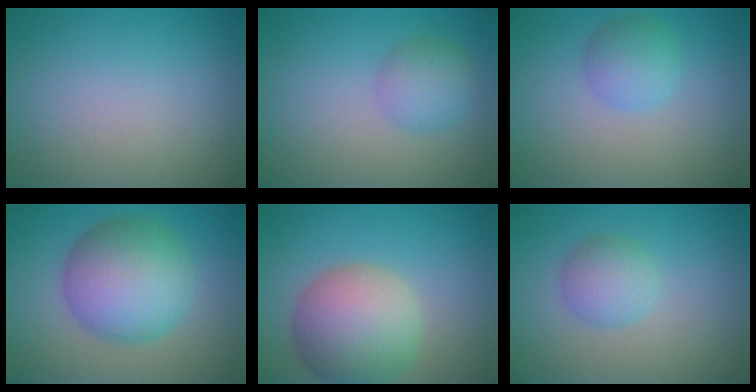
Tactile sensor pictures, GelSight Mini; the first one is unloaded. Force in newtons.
{"total": 2.9, "press": 2.9, "slide": 0.1}
{"total": 2.7, "press": 2.7, "slide": 0.1}
{"total": 8.7, "press": 8.7, "slide": 0.1}
{"total": 8.1, "press": 8.1, "slide": 0.3}
{"total": 2.7, "press": 2.7, "slide": 0.1}